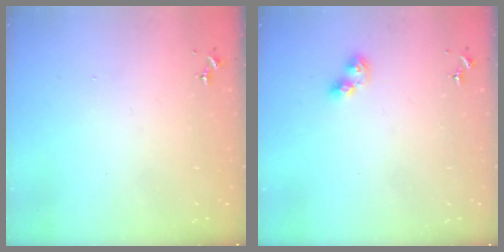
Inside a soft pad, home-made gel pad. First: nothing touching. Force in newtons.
{"total": 6.3, "press": 6.3, "slide": 0.5}